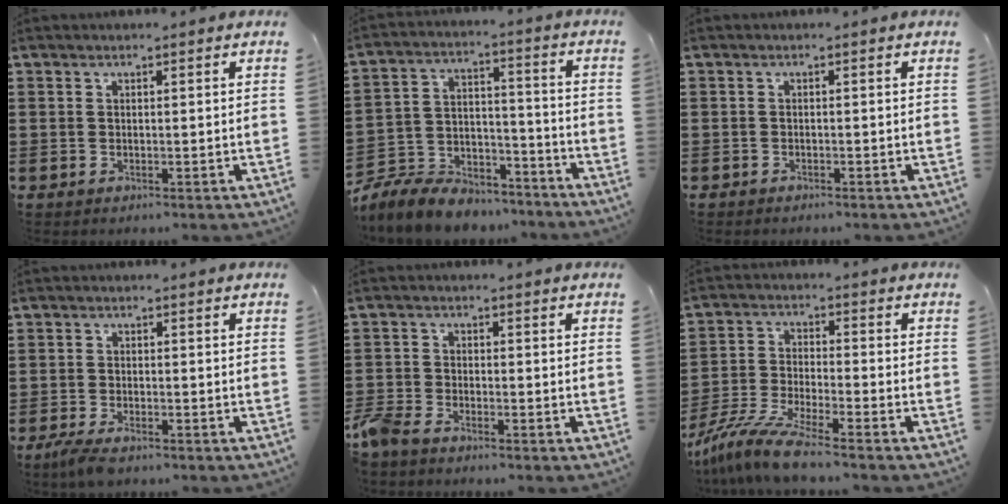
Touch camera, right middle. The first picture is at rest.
{"total": 8.3, "force": [-7.8, 2.5, 1.4], "torque": [-0.044, 0.011, -0.159]}
{"total": 0.6, "force": [-0.5, 0.2, 0.0], "torque": [-0.001, 0.000, -0.012]}
{"total": 2.4, "force": [-2.0, 0.7, 1.2], "torque": [-0.044, -0.005, -0.047]}
{"total": 3.4, "force": [-3.1, 0.9, 1.0], "torque": [-0.056, -0.008, -0.074]}
{"total": 8.0, "force": [-7.1, 0.1, 3.7], "torque": [-0.085, -0.008, -0.141]}